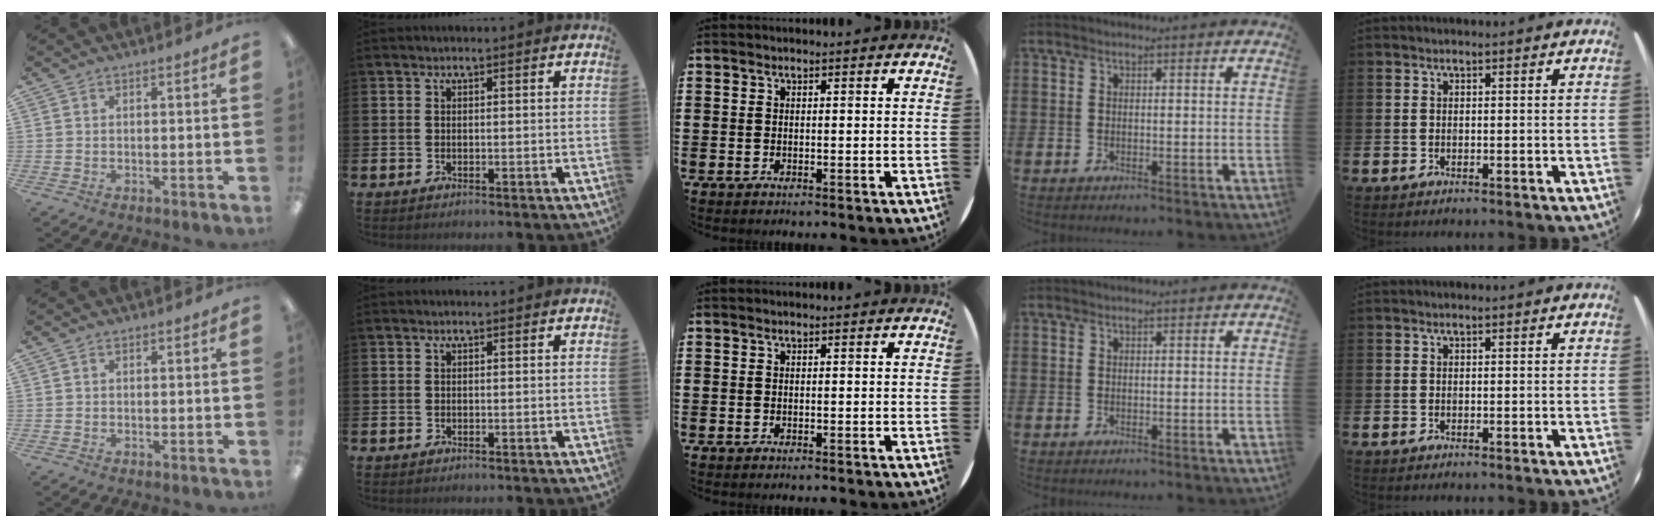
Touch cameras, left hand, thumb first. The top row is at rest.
{}